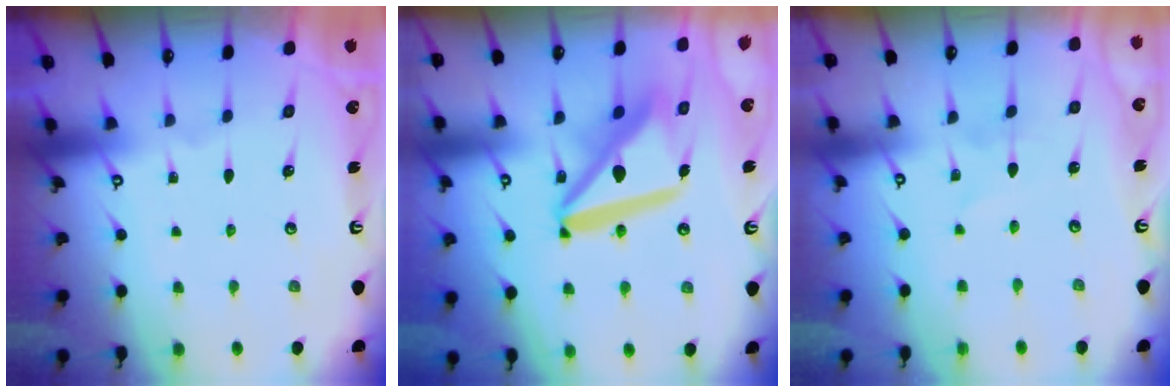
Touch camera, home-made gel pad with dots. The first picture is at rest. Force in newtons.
{"total": 16.8, "press": 16.6, "slide": 2.1}
{"total": 1.8, "press": 1.8, "slide": 0.2}